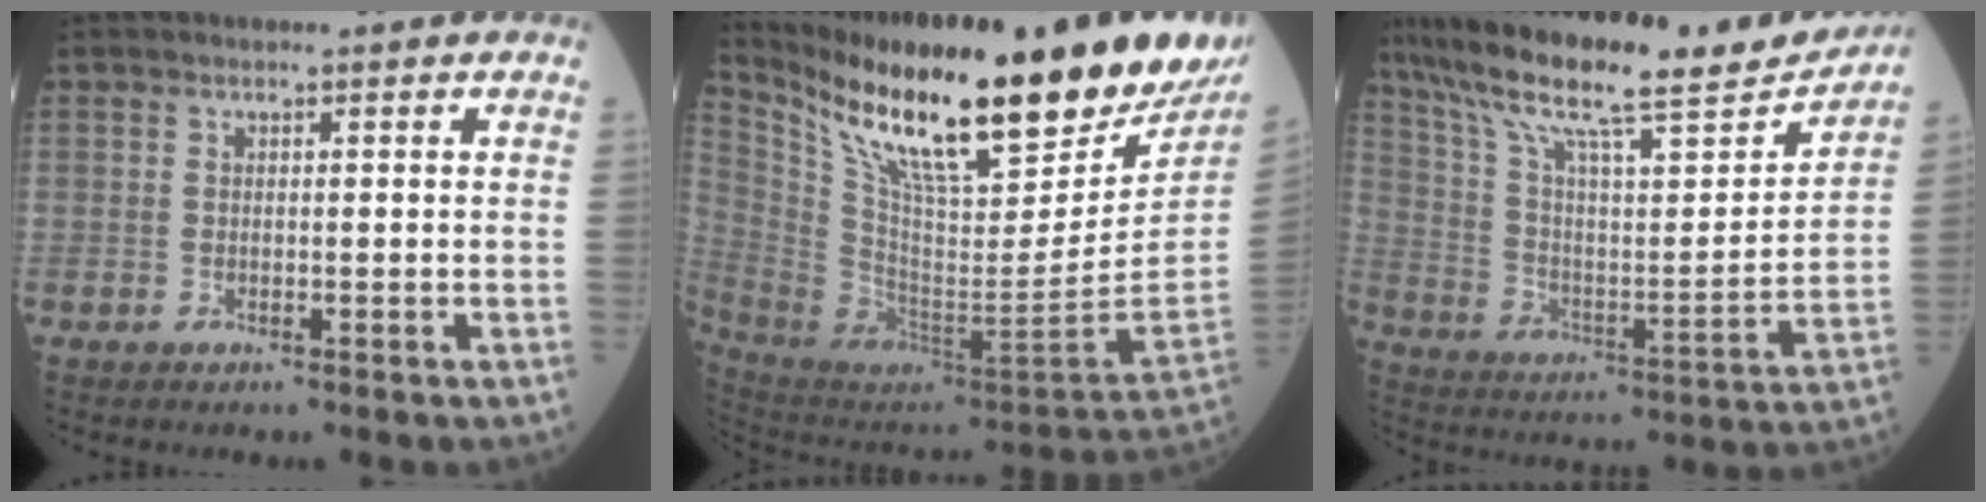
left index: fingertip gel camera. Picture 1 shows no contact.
{"total": 32.3, "force": [23.2, 5.4, 21.8], "torque": [-0.373, -0.046, 0.362]}
{"total": 25.0, "force": [20.8, 3.0, 13.6], "torque": [-0.240, -0.002, 0.319]}